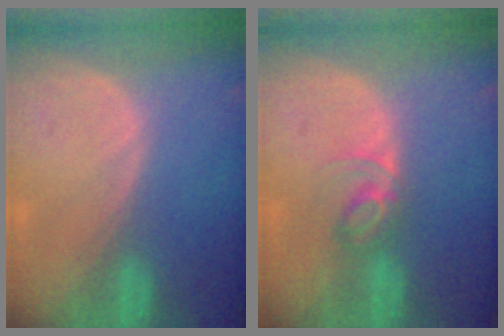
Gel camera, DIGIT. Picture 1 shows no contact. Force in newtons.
{"total": 3.9, "press": 3.8, "slide": 0.5}